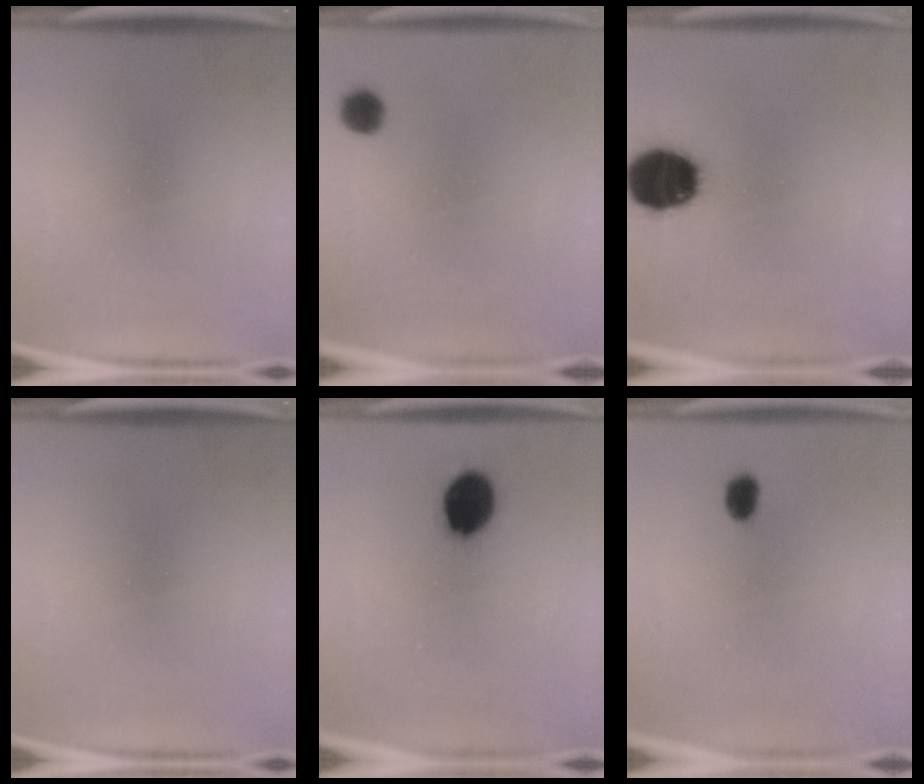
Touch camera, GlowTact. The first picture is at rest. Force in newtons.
{"total": 3.5}
{"total": 15.9}
{"total": 0.0}
{"total": 10.9}
{"total": 2.6}